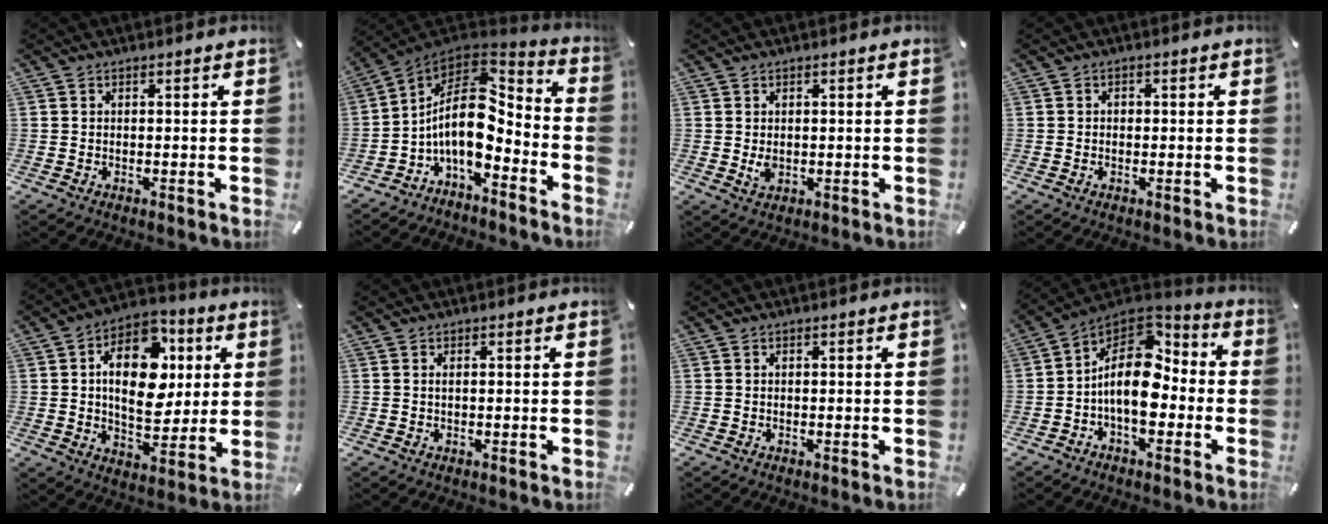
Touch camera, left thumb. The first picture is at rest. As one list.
[{"total": 14.3, "force": [-0.9, 7.8, 12.0], "torque": [-0.241, -0.019, -0.020]}, {"total": 2.3, "force": [0.1, 1.7, 1.5], "torque": [-0.028, -0.003, -0.002]}, {"total": 1.0, "force": [-0.2, 0.8, 0.6], "torque": [-0.005, 0.001, -0.006]}, {"total": 17.8, "force": [3.9, 11.8, 12.8], "torque": [-0.200, -0.008, 0.068]}, {"total": 0.8, "force": [0.1, 0.2, 0.8], "torque": [-0.016, -0.002, 0.001]}, {"total": 0.0}, {"total": 13.9, "force": [-1.8, 9.1, 10.4], "torque": [-0.192, -0.008, -0.037]}]